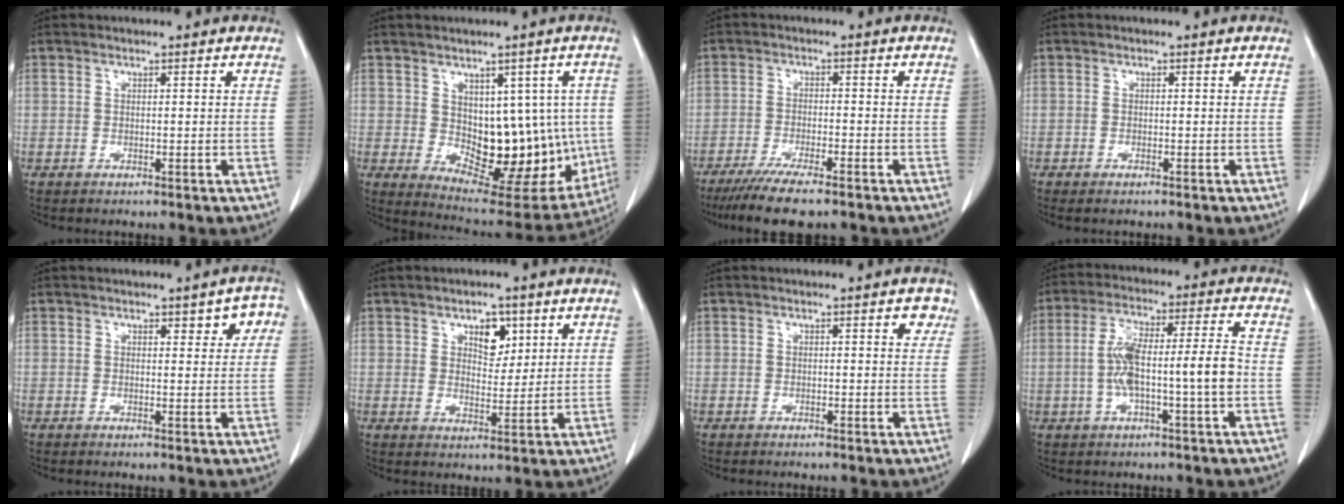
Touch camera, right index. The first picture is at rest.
{"total": 15.3, "force": [-0.2, 8.4, 12.8], "torque": [-0.156, 0.002, 0.027]}
{"total": 8.4, "force": [-6.7, 0.7, 5.1], "torque": [-0.082, -0.020, -0.107]}
{"total": 0.8, "force": [-0.6, 0.2, 0.5], "torque": [-0.012, -0.002, -0.005]}
{"total": 3.9, "force": [1.8, 1.7, 3.0], "torque": [-0.023, 0.009, 0.018]}
{"total": 4.9, "force": [2.5, 2.7, 3.2], "torque": [-0.046, 0.001, 0.042]}
{"total": 2.1, "force": [1.2, 0.9, 1.5], "torque": [-0.012, 0.000, 0.010]}
{"total": 10.2, "force": [-1.4, 0.9, 10.0], "torque": [-0.188, 0.024, -0.026]}